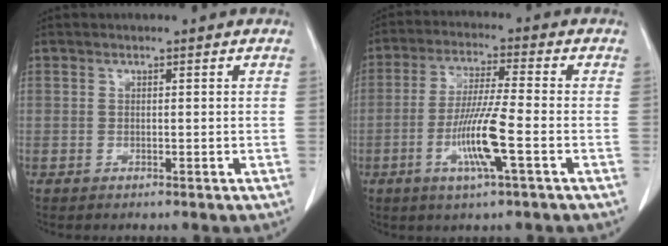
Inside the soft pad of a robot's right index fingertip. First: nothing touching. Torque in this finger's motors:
{"motor_torque": [1.39, -0.44, 0.58, 0.20]}